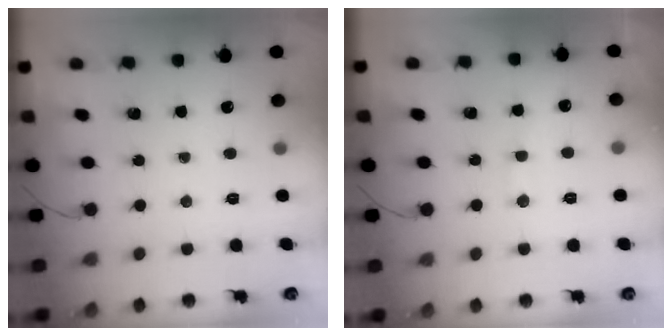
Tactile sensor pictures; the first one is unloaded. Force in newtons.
{"total": 8.0, "press": 8.0, "slide": 0.8}